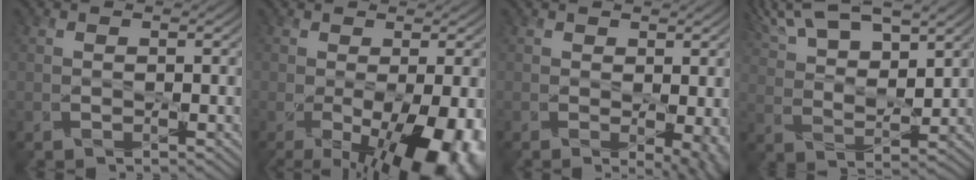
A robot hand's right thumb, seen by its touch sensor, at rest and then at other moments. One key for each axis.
{"total": 11.4, "fx": -3.9, "fy": 5.0, "fz": 9.5, "tx": -0.164, "ty": -0.053, "tz": -0.038}
{"total": 4.5, "fx": -0.4, "fy": 2.0, "fz": 4.0, "tx": -0.056, "ty": -0.011, "tz": 0.004}
{"total": 14.5, "fx": 9.5, "fy": 5.1, "fz": 9.6, "tx": -0.214, "ty": 0.028, "tz": 0.148}